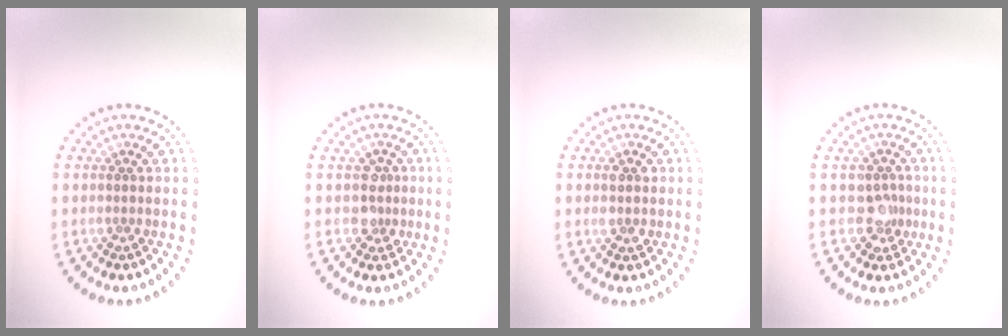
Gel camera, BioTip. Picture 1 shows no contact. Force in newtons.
{"total": 1.8, "press": 1.5, "slide": 0.9}
{"total": 1.5, "press": 1.5, "slide": 0.1}
{"total": 2.0, "press": 1.7, "slide": 1.1}